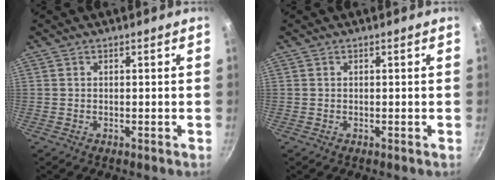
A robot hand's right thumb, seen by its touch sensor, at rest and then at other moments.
{"total": 0.0}